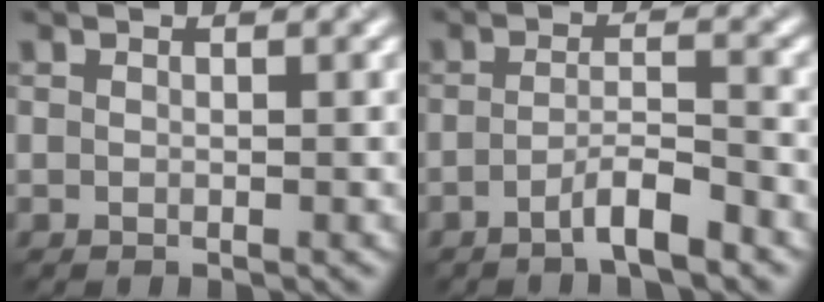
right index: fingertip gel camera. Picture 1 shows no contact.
{"total": 3.3, "force": [-2.1, 0.5, 2.5], "torque": [-0.041, 0.007, -0.044]}